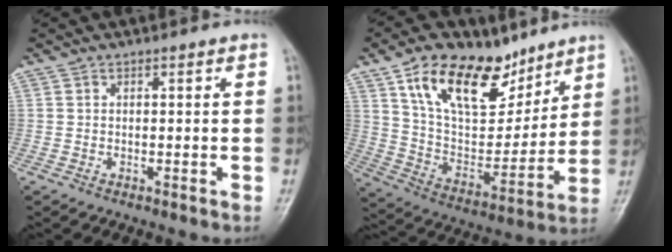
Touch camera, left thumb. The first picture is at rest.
{"total": 21.5, "force": [13.1, 11.2, 12.8], "torque": [-0.163, -0.056, 0.235]}